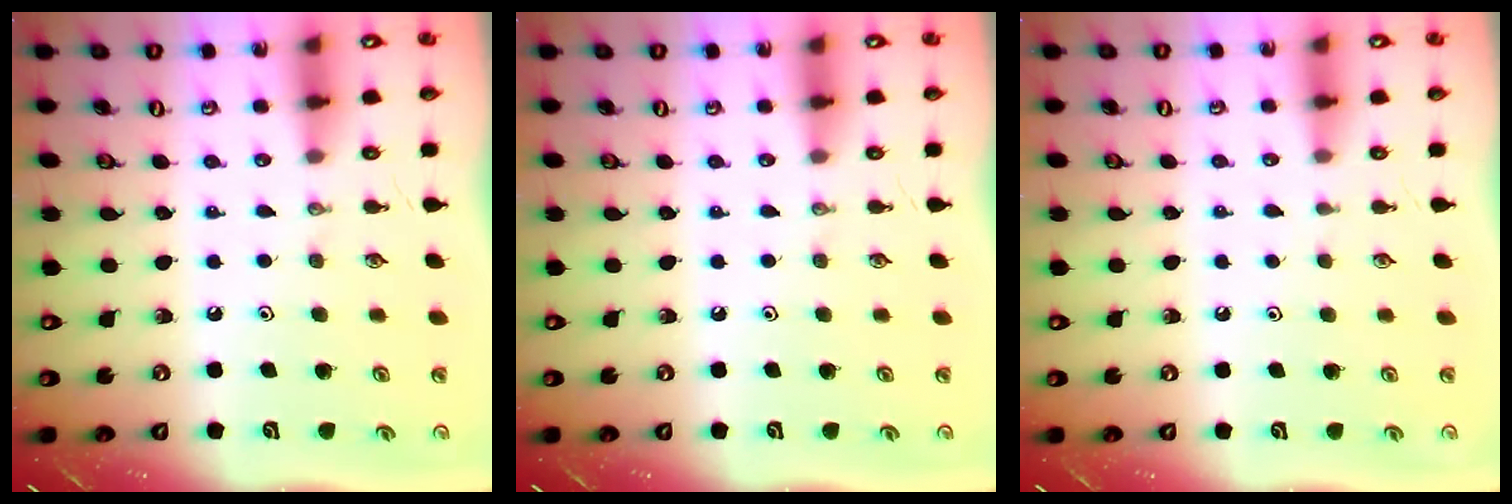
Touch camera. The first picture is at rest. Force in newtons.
{"total": 0.0}
{"total": 1.3, "press": 1.2, "slide": 0.3}